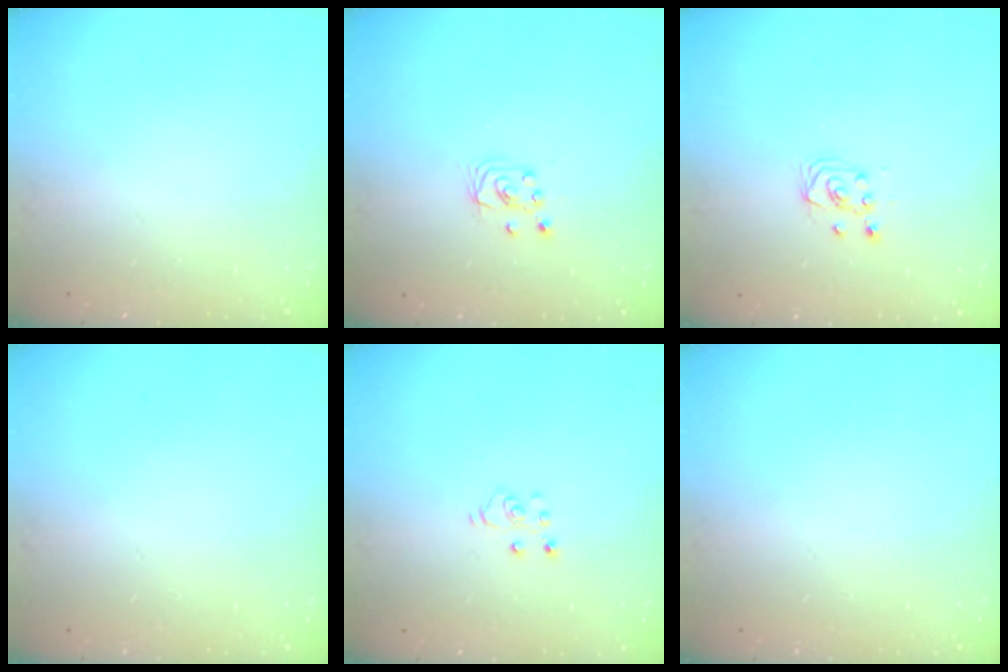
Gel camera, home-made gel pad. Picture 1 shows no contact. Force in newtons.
{"total": 2.7, "press": 2.7, "slide": 0.2}
{"total": 2.5, "press": 2.2, "slide": 1.1}
{"total": 0.0}
{"total": 3.6, "press": 3.6, "slide": 0.2}
{"total": 0.0}